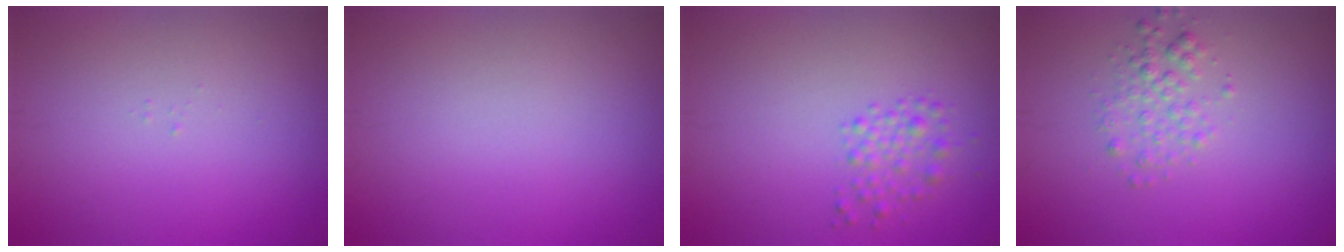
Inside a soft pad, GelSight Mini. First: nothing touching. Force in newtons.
{"total": 0.0}
{"total": 1.8, "press": 1.8, "slide": 0.1}
{"total": 2.0, "press": 2.0, "slide": 0.1}